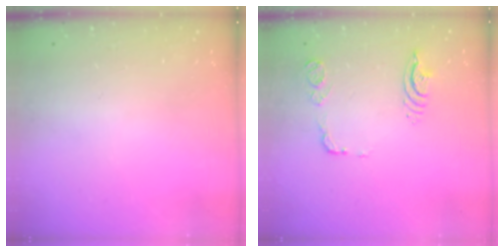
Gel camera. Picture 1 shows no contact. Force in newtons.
{"total": 10.8, "press": 10.7, "slide": 1.4}